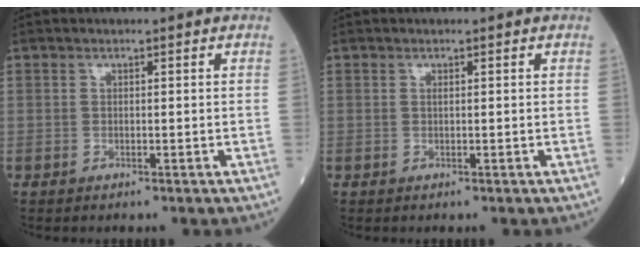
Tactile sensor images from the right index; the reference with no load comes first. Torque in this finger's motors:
{"motor_torque": [-0.05, 0.05, -0.02, 0.00]}